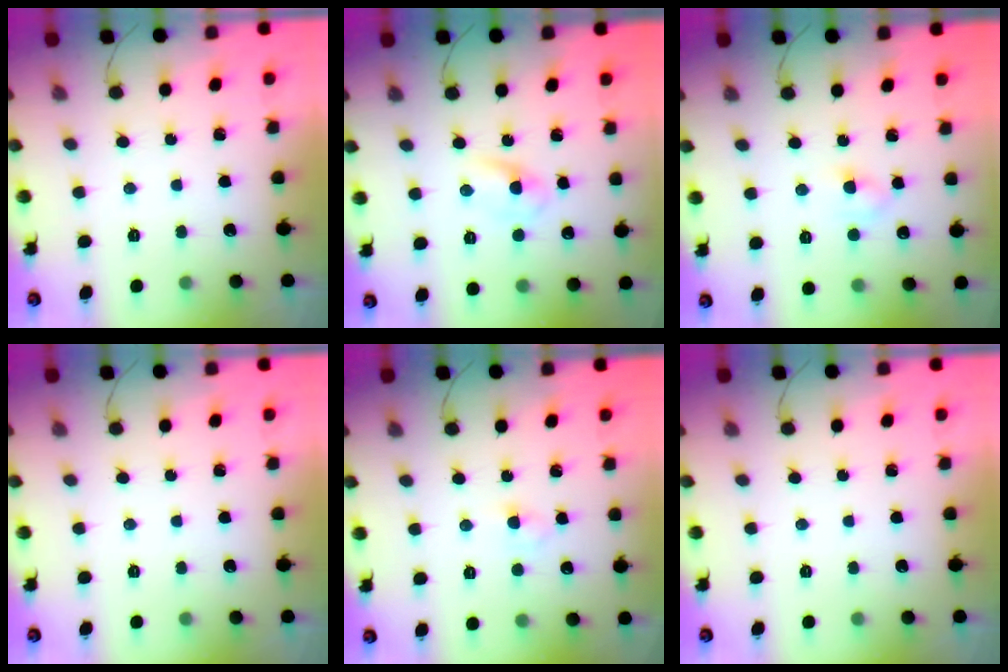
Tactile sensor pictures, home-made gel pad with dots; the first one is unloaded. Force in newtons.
{"total": 3.3, "press": 3.0, "slide": 1.2}
{"total": 3.1, "press": 2.9, "slide": 1.1}
{"total": 0.0}
{"total": 2.7, "press": 2.5, "slide": 1.1}
{"total": 0.0}